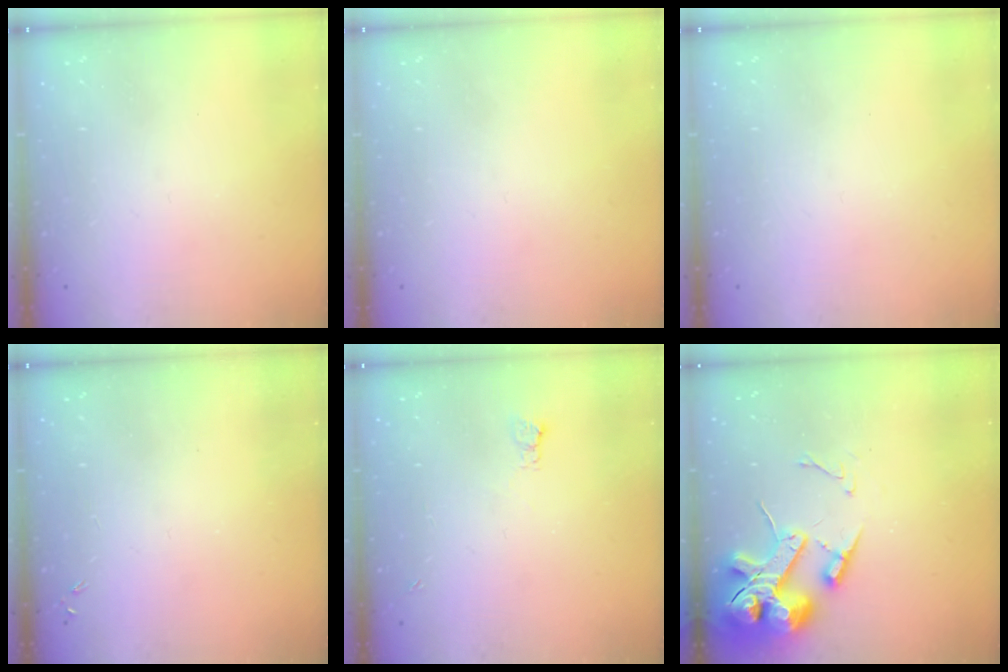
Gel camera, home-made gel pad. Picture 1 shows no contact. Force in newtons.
{"total": 0.0}
{"total": 0.0}
{"total": 0.0}
{"total": 2.9, "press": 2.9, "slide": 0.5}
{"total": 15.9, "press": 15.7, "slide": 2.4}